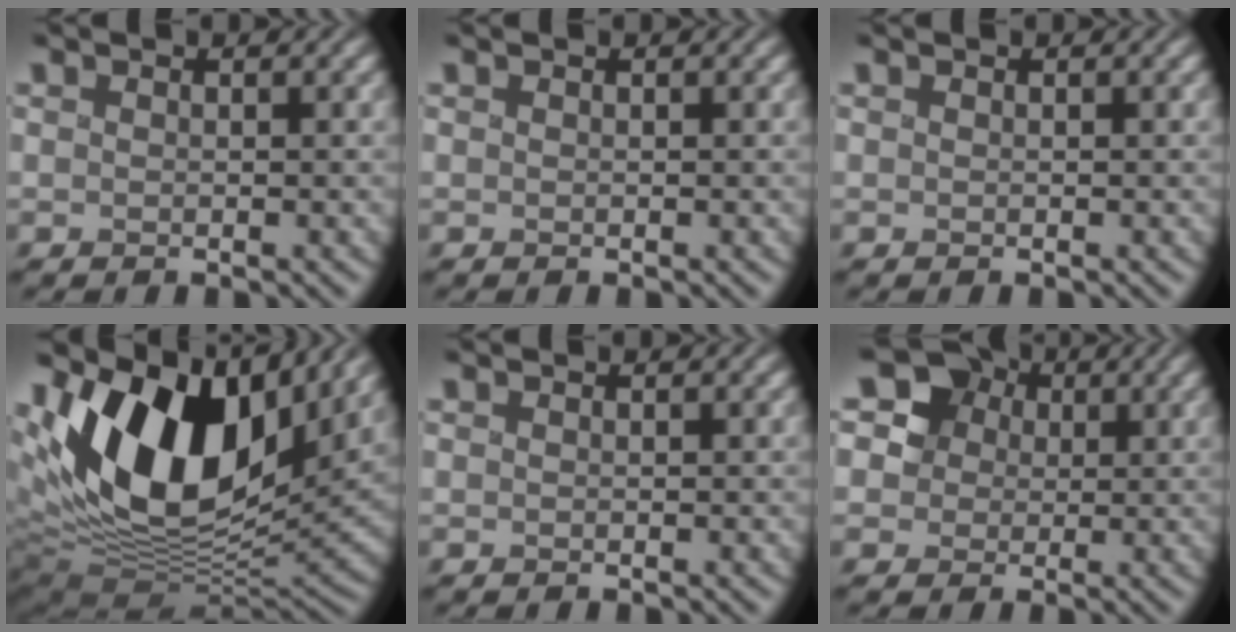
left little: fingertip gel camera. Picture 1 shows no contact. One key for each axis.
{"total": 0.0}
{"total": 0.0}
{"total": 15.4, "fx": 4.9, "fy": 8.9, "fz": 11.6, "tx": -0.204, "ty": 0.015, "tz": 0.082}
{"total": 0.0}
{"total": 9.9, "fx": 4.3, "fy": 8.1, "fz": 3.9, "tx": -0.102, "ty": 0.027, "tz": 0.063}